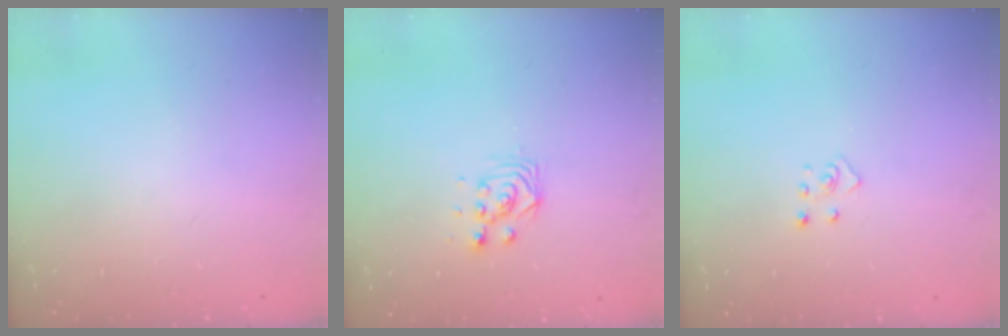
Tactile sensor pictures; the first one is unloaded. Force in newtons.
{"total": 3.0, "press": 3.0, "slide": 0.2}
{"total": 2.8, "press": 2.8, "slide": 0.3}